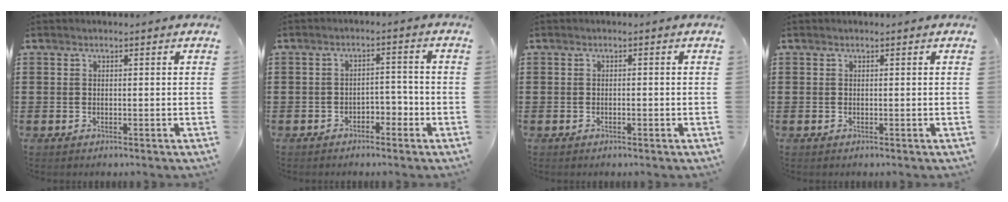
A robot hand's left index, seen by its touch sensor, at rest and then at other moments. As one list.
[{"total": 2.7, "force": [-2.3, 1.2, 0.9], "torque": [-0.021, 0.006, -0.050]}, {"total": 0.6, "force": [-0.3, 0.2, 0.4], "torque": [-0.010, -0.002, -0.006]}, {"total": 0.0}]